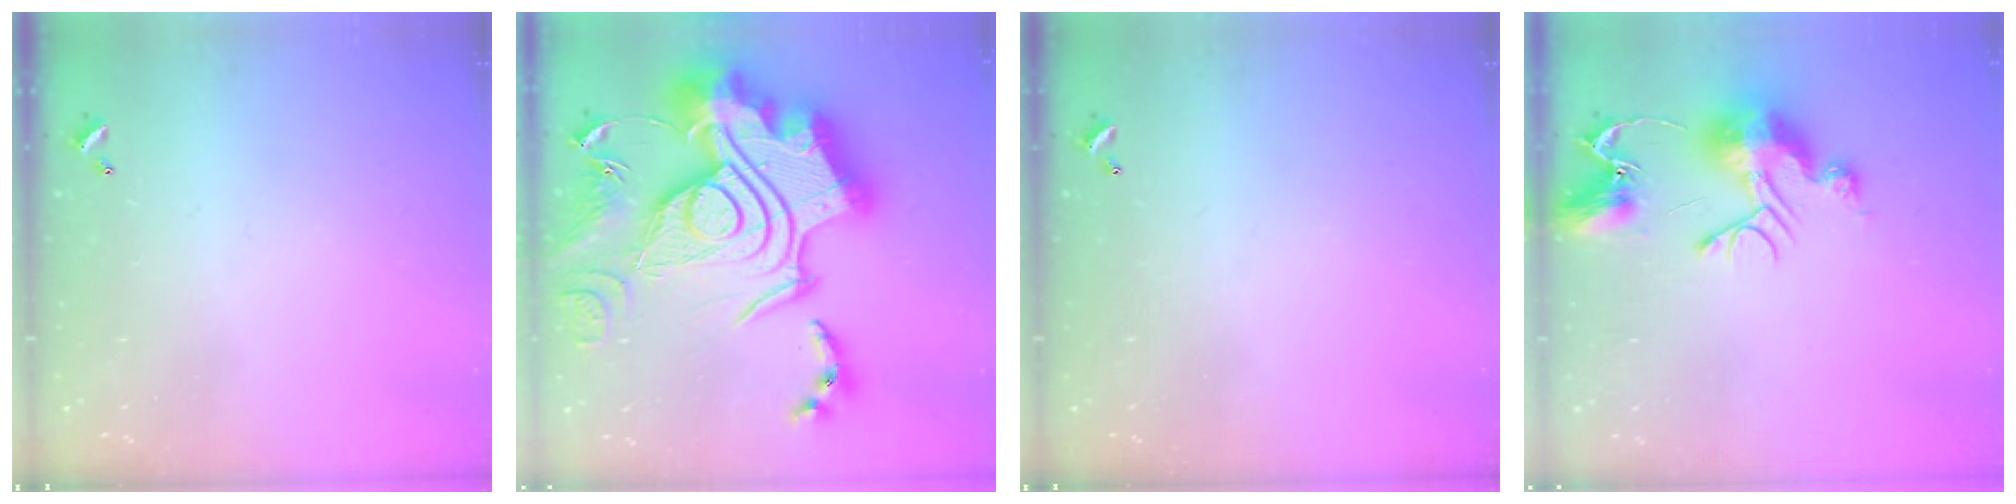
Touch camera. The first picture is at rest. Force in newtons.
{"total": 0.7, "press": 0.7, "slide": 0.1}
{"total": 0.0}
{"total": 12.0, "press": 12.0, "slide": 1.1}